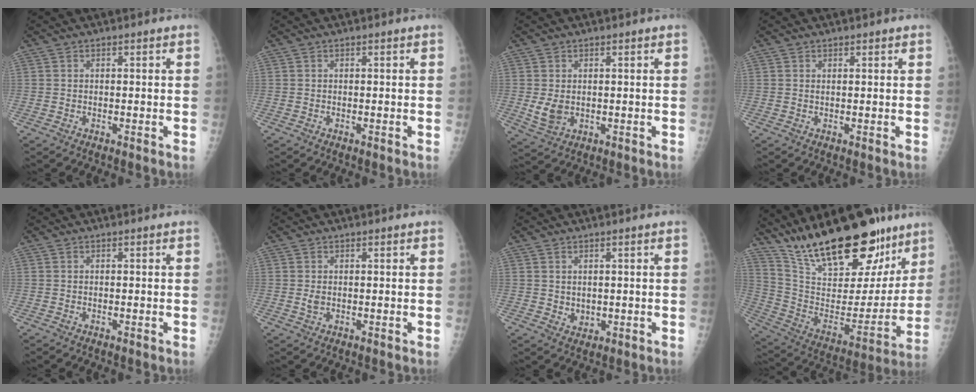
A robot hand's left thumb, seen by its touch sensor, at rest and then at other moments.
{"total": 0.0}
{"total": 4.0, "force": [0.1, 3.0, 2.6], "torque": [-0.041, -0.011, 0.013]}
{"total": 0.6, "force": [0.5, 0.2, 0.3], "torque": [-0.004, -0.003, 0.007]}
{"total": 0.0}
{"total": 1.4, "force": [0.3, 1.0, 0.9], "torque": [-0.012, -0.003, 0.008]}
{"total": 2.2, "force": [0.7, 1.9, 0.9], "torque": [-0.011, -0.009, 0.021]}
{"total": 29.7, "force": [21.3, 11.1, 17.5], "torque": [-0.250, -0.080, 0.354]}